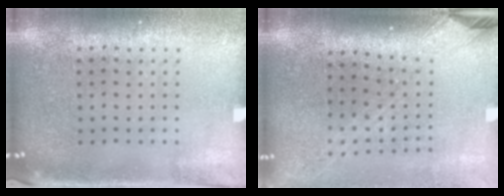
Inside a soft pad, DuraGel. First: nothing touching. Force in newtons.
{"total": 2.2, "press": 1.6, "slide": 1.5}